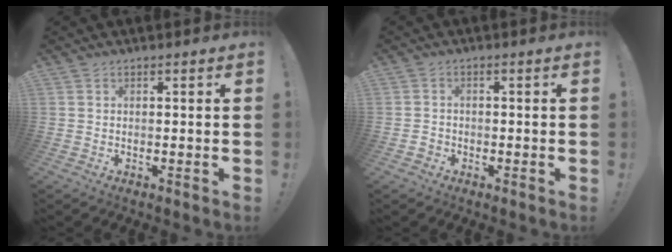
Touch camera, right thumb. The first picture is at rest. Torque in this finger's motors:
{"motor_torque": [-0.08, -0.14, -0.21, 0.26, 0.08]}